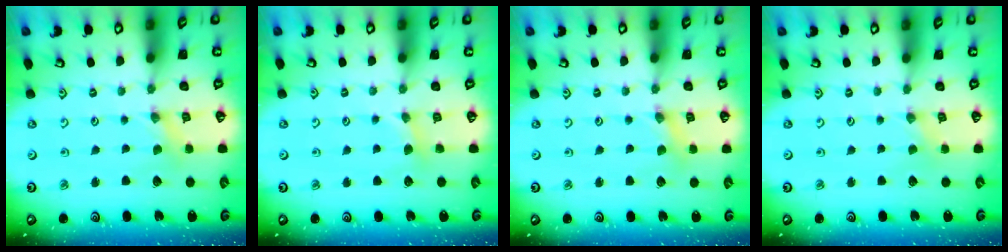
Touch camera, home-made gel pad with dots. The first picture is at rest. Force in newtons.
{"total": 3.1, "press": 3.0, "slide": 0.3}
{"total": 1.9, "press": 1.9, "slide": 0.3}
{"total": 0.0}